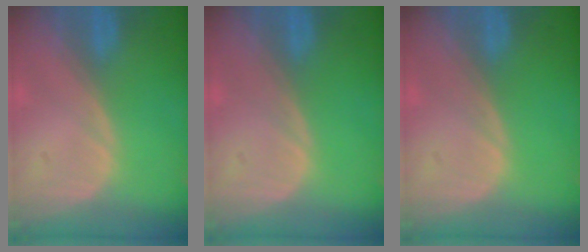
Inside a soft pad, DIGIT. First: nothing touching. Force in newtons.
{"total": 0.0}
{"total": 0.0}